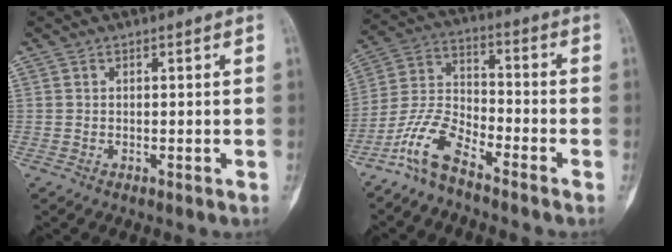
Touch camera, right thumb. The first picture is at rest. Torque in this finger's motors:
{"motor_torque": [0.20, 0.16, 0.95, -0.83, 0.12]}